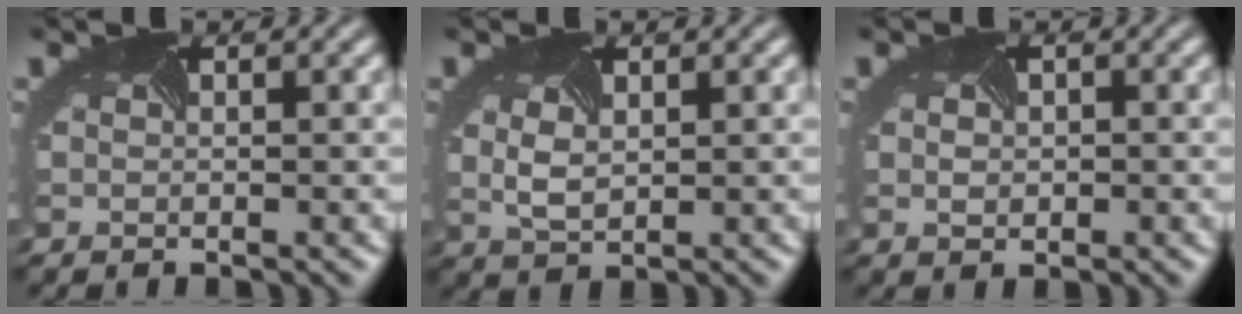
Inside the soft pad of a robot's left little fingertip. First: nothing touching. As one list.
[{"total": 1.8, "force": [0.5, 1.0, 1.4], "torque": [-0.041, -0.003, 0.014]}, {"total": 1.3, "force": [-0.2, 1.1, 0.7], "torque": [-0.012, 0.004, 0.006]}]